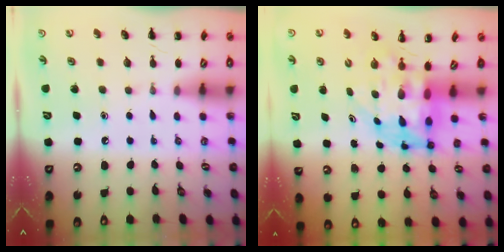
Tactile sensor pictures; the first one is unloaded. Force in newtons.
{"total": 7.3, "press": 7.1, "slide": 1.7}